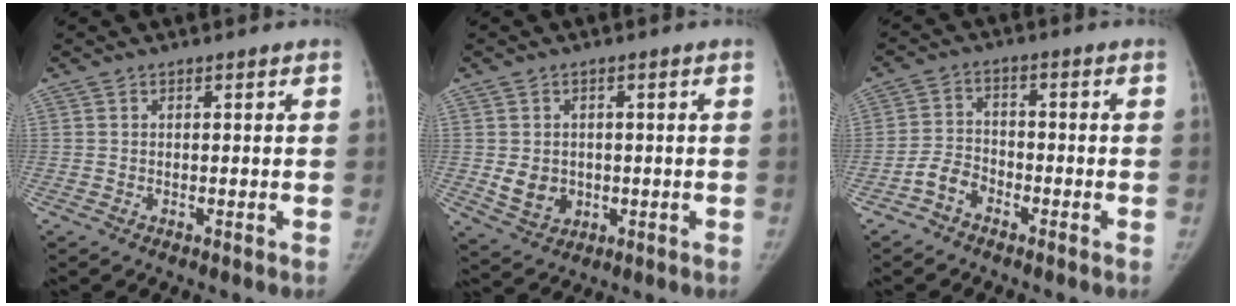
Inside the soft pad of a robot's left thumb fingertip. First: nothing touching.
{"total": 5.6, "force": [-0.3, 4.8, 2.9], "torque": [-0.030, -0.003, 0.010]}
{"total": 4.7, "force": [-3.0, 3.1, 1.9], "torque": [-0.028, 0.023, -0.062]}